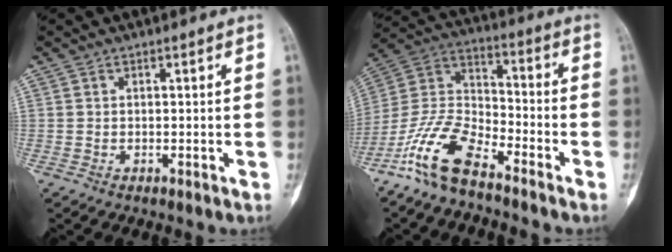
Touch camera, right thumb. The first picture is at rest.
{"total": 12.9, "force": [-9.3, 4.6, 7.7], "torque": [-0.160, 0.063, -0.191]}